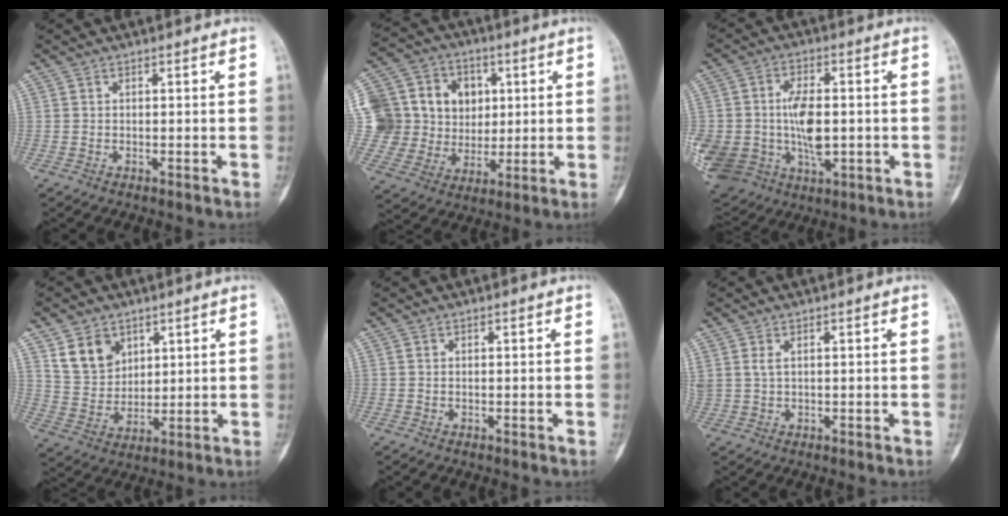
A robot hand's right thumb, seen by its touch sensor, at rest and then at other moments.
{"total": 20.5, "force": [4.0, 18.0, 8.8], "torque": [-0.141, 0.036, 0.092]}
{"total": 24.5, "force": [-1.9, 16.9, 17.6], "torque": [-0.392, 0.008, -0.005]}
{"total": 9.0, "force": [4.8, 6.6, 3.8], "torque": [-0.047, -0.028, 0.102]}
{"total": 0.0}
{"total": 1.8, "force": [0.8, 0.9, 1.4], "torque": [-0.035, 0.006, 0.024]}